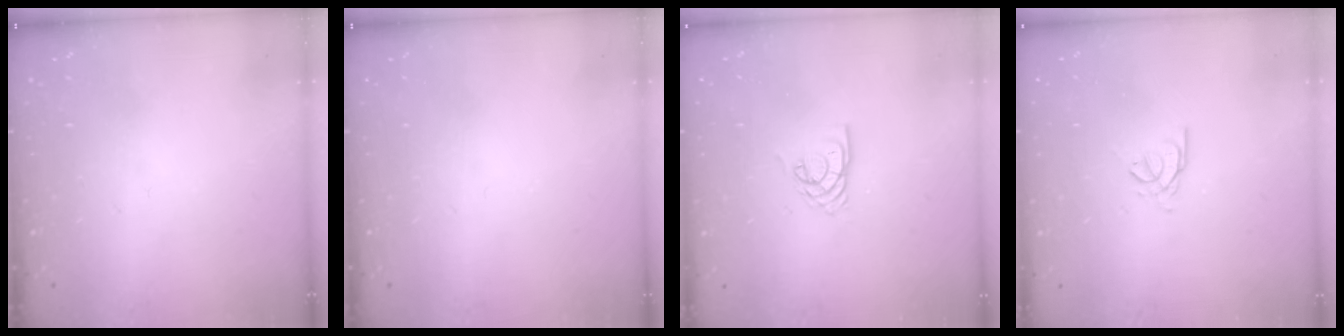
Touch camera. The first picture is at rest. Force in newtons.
{"total": 0.0}
{"total": 4.5, "press": 4.5, "slide": 0.4}
{"total": 0.7, "press": 0.6, "slide": 0.3}